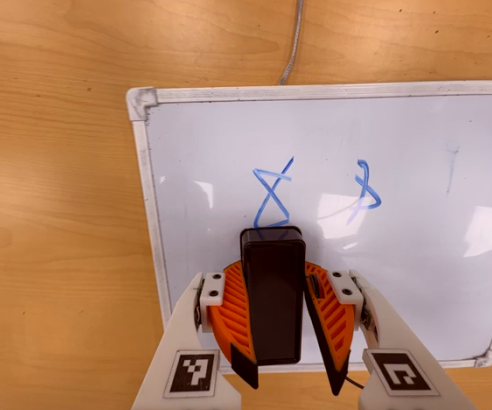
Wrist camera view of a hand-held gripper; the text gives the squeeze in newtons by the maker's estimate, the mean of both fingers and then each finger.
{"total": 8.8, "left": 9.1, "right": 8.5}